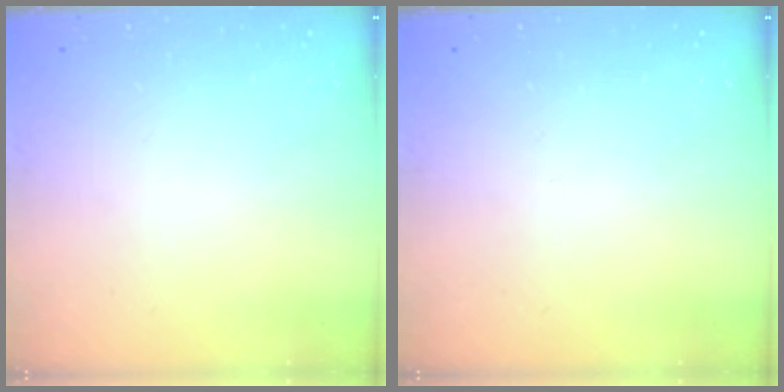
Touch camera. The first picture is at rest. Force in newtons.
{"total": 0.0}